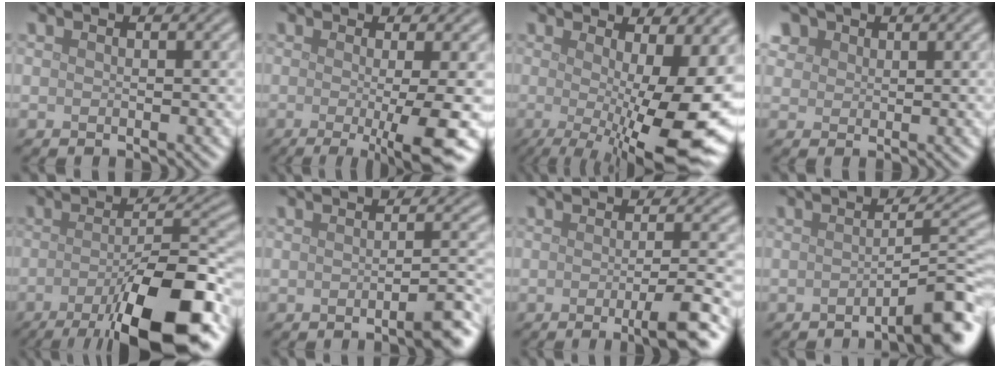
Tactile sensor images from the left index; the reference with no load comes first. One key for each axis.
{"total": 7.7, "fx": -1.4, "fy": 1.5, "fz": 7.4, "tx": -0.103, "ty": -0.018, "tz": -0.022}
{"total": 15.4, "fx": -1.8, "fy": 4.5, "fz": 14.6, "tx": -0.172, "ty": -0.007, "tz": -0.018}
{"total": 3.5, "fx": 2.1, "fy": 2.5, "fz": 1.3, "tx": -0.043, "ty": 0.010, "tz": 0.037}
{"total": 12.9, "fx": -6.3, "fy": 3.3, "fz": 10.8, "tx": -0.165, "ty": -0.004, "tz": -0.103}
{"total": 3.8, "fx": -1.9, "fy": 0.7, "fz": 3.3, "tx": -0.038, "ty": 0.003, "tz": -0.039}
{"total": 5.7, "fx": -2.0, "fy": 1.1, "fz": 5.2, "tx": -0.073, "ty": -0.006, "tz": -0.035}
{"total": 5.8, "fx": -3.2, "fy": 1.0, "fz": 4.7, "tx": -0.051, "ty": 0.017, "tz": -0.054}